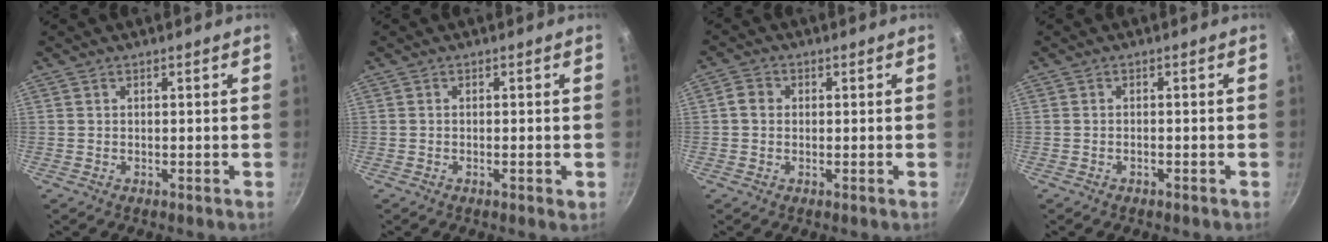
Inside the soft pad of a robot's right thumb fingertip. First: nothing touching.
{"total": 1.4, "force": [-0.5, 0.4, 1.2], "torque": [-0.024, 0.002, -0.011]}
{"total": 2.8, "force": [0.1, 2.4, 1.3], "torque": [-0.019, 0.006, -0.005]}
{"total": 0.8, "force": [-0.6, 0.3, 0.5], "torque": [-0.012, 0.007, -0.011]}